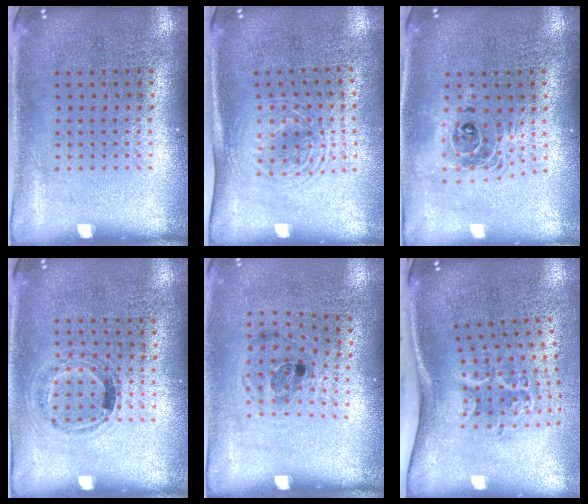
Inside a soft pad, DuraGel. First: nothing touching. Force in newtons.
{"total": 1.7, "press": 1.4, "slide": 1.0}
{"total": 1.7, "press": 1.4, "slide": 1.0}
{"total": 1.0, "press": 0.8, "slide": 0.7}
{"total": 1.2, "press": 0.8, "slide": 0.9}
{"total": 2.2, "press": 1.4, "slide": 1.7}